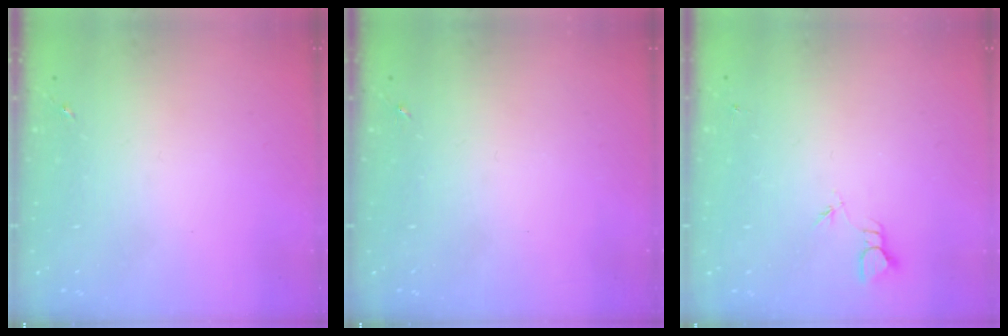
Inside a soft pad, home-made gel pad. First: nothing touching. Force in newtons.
{"total": 0.0}
{"total": 2.3, "press": 2.3, "slide": 0.1}